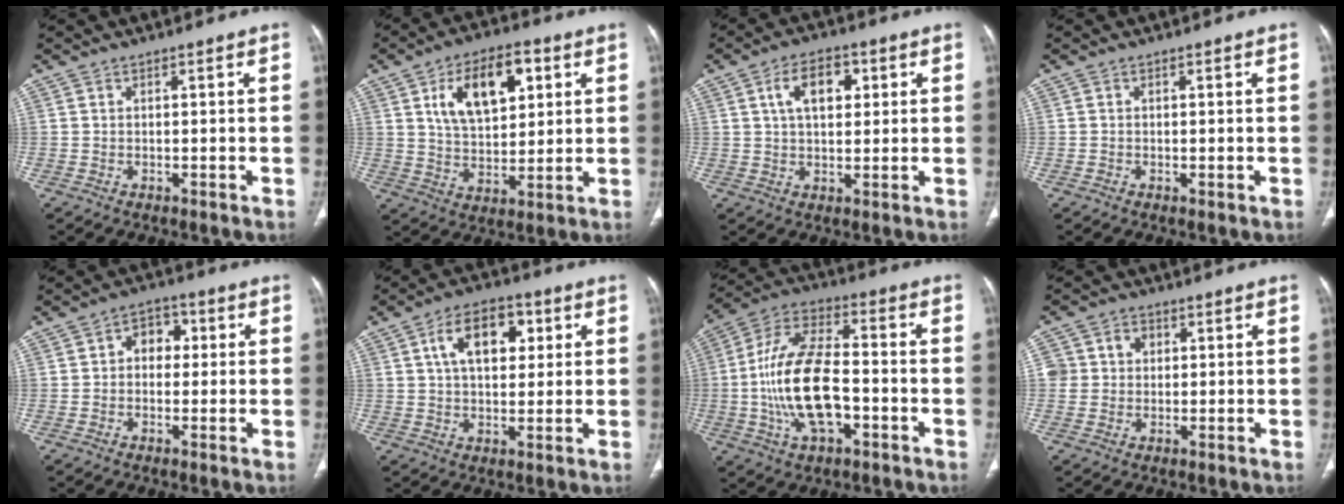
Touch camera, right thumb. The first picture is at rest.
{"total": 14.5, "force": [5.2, 8.0, 10.9], "torque": [-0.150, -0.008, 0.093]}
{"total": 8.3, "force": [2.6, 4.8, 6.2], "torque": [-0.087, 0.004, 0.041]}
{"total": 0.6, "force": [-0.2, 0.3, 0.4], "torque": [-0.007, -0.002, -0.004]}
{"total": 5.7, "force": [0.7, 4.3, 3.7], "torque": [-0.023, 0.015, 0.002]}
{"total": 11.5, "force": [3.6, 6.8, 8.6], "torque": [-0.112, 0.006, 0.053]}
{"total": 17.9, "force": [-3.4, 8.9, 15.2], "torque": [-0.297, 0.032, -0.061]}
{"total": 5.7, "force": [1.1, 5.2, 2.0], "torque": [-0.010, 0.010, 0.021]}